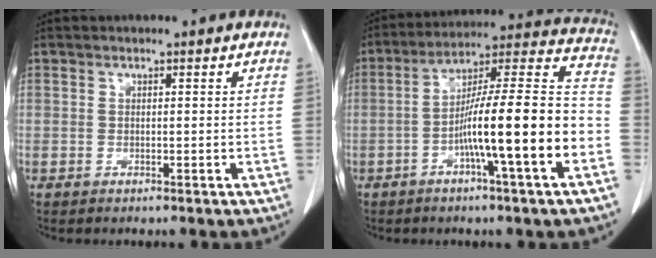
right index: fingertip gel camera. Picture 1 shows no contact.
{"total": 17.4, "force": [-5.4, 0.2, 16.5], "torque": [-0.257, 0.017, -0.091]}